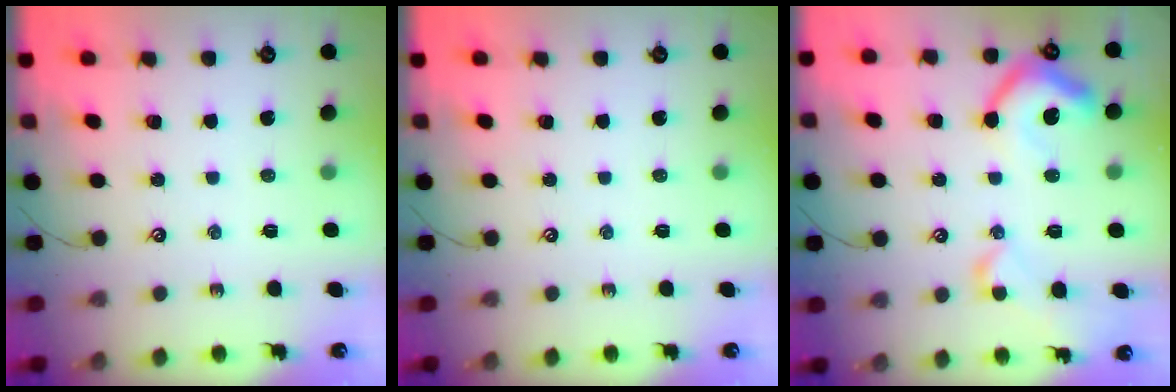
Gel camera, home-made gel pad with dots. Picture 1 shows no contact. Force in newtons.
{"total": 0.0}
{"total": 13.4, "press": 13.3, "slide": 1.6}